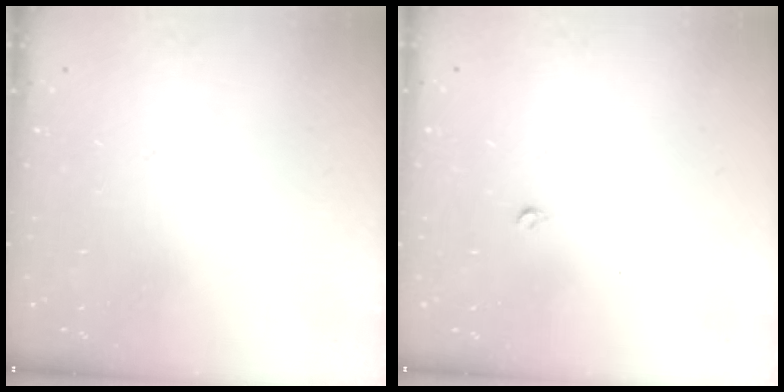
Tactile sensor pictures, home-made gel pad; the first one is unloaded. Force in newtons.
{"total": 2.6, "press": 2.5, "slide": 0.4}